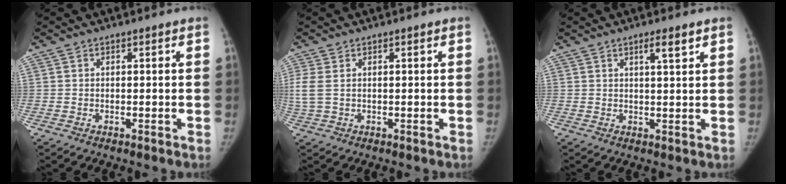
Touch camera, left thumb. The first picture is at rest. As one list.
[{"total": 4.0, "force": [0.7, 2.5, 3.1], "torque": [-0.107, 0.008, 0.019]}, {"total": 3.1, "force": [1.9, 0.3, 2.5], "torque": [-0.037, -0.013, 0.031]}]